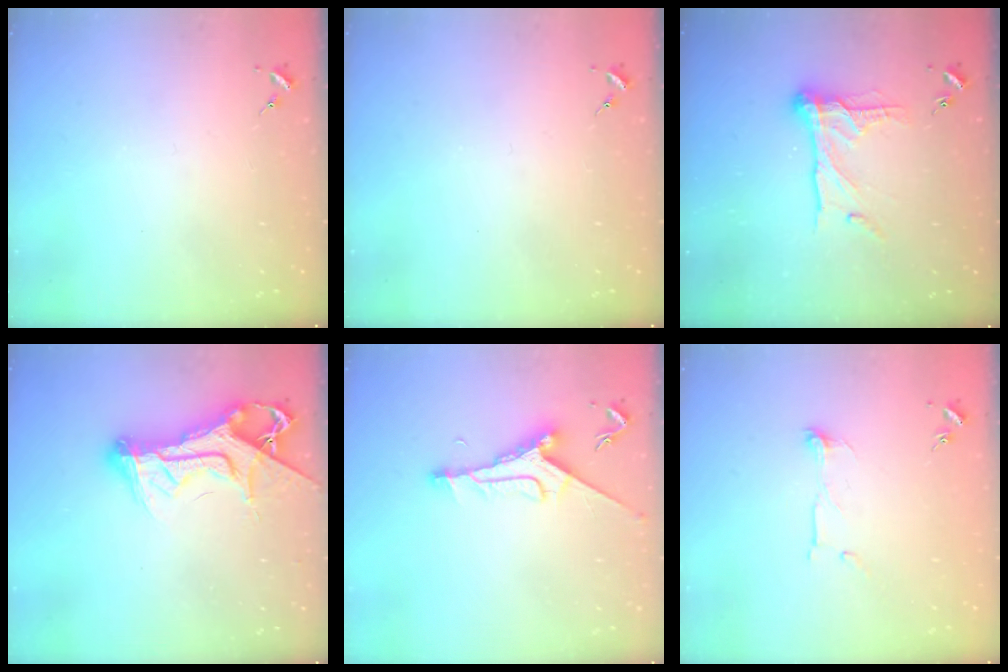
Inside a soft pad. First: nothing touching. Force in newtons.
{"total": 0.0}
{"total": 14.2, "press": 14.2, "slide": 1.0}
{"total": 15.8, "press": 15.7, "slide": 1.5}
{"total": 9.4, "press": 9.4, "slide": 0.7}
{"total": 5.6, "press": 5.6, "slide": 0.2}